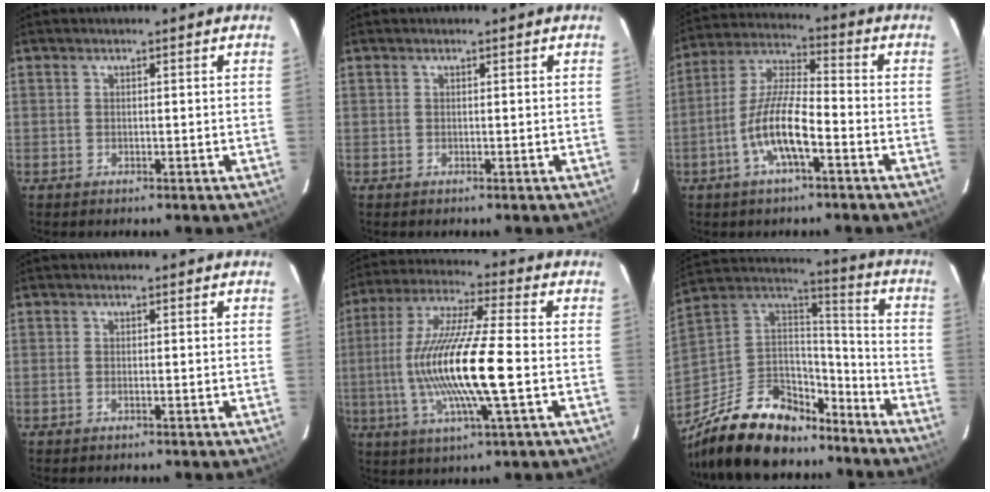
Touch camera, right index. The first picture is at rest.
{"total": 0.0}
{"total": 11.0, "force": [-4.7, 2.6, 9.7], "torque": [-0.202, 0.003, -0.091]}
{"total": 0.8, "force": [-0.2, 0.2, 0.7], "torque": [-0.015, 0.001, -0.006]}
{"total": 17.3, "force": [-2.5, 1.2, 17.0], "torque": [-0.331, -0.008, -0.048]}
{"total": 25.4, "force": [-18.4, 12.2, 12.6], "torque": [-0.270, 0.024, -0.292]}